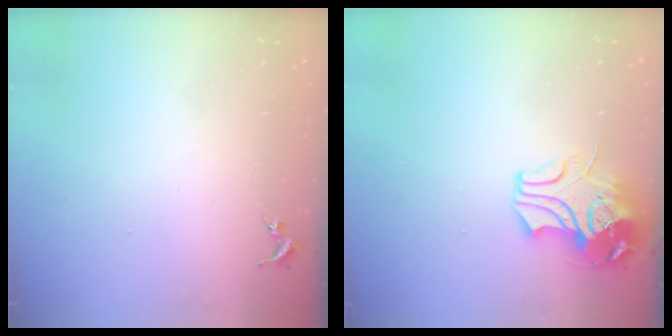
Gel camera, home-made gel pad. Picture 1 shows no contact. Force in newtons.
{"total": 11.6, "press": 11.5, "slide": 1.5}